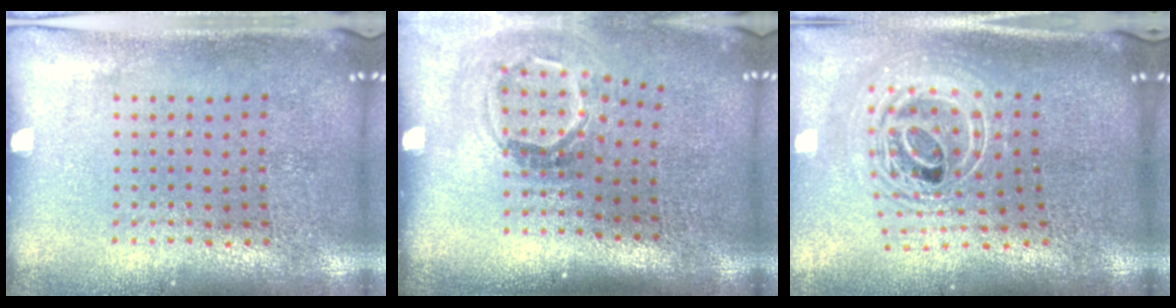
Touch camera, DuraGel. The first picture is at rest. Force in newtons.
{"total": 1.8, "press": 1.2, "slide": 1.4}
{"total": 2.5, "press": 1.8, "slide": 1.6}